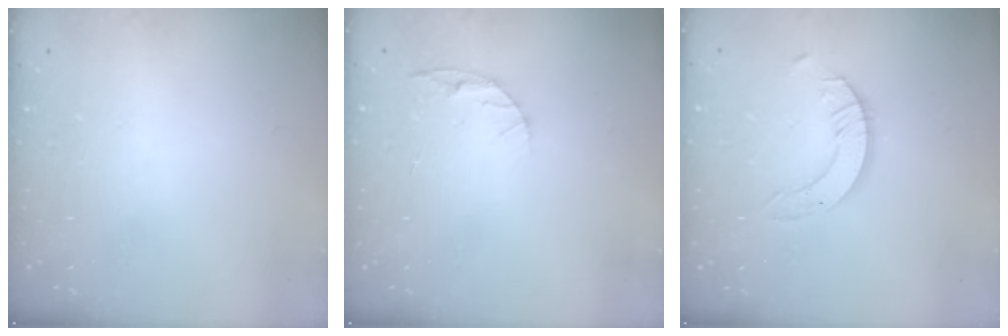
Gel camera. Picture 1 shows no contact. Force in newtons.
{"total": 5.0, "press": 5.0, "slide": 0.4}
{"total": 3.5, "press": 3.4, "slide": 0.4}